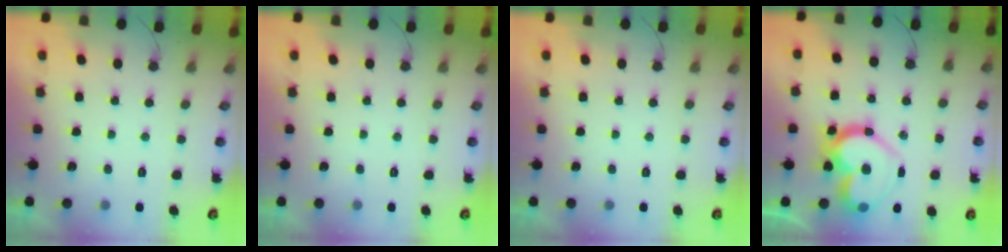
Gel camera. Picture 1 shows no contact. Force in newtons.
{"total": 0.0}
{"total": 0.0}
{"total": 18.0, "press": 17.9, "slide": 1.8}